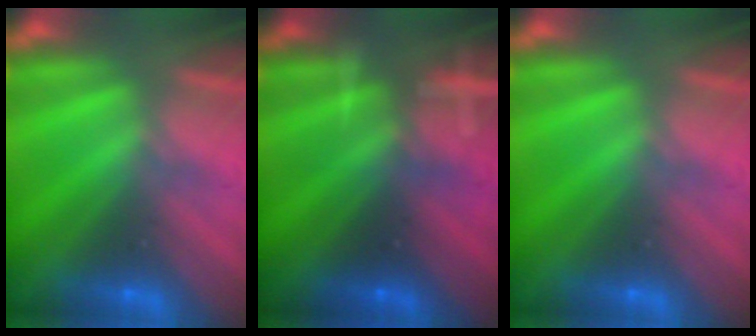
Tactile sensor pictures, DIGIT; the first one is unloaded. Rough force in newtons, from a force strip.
{"total": 3.2}
{"total": 0.0}